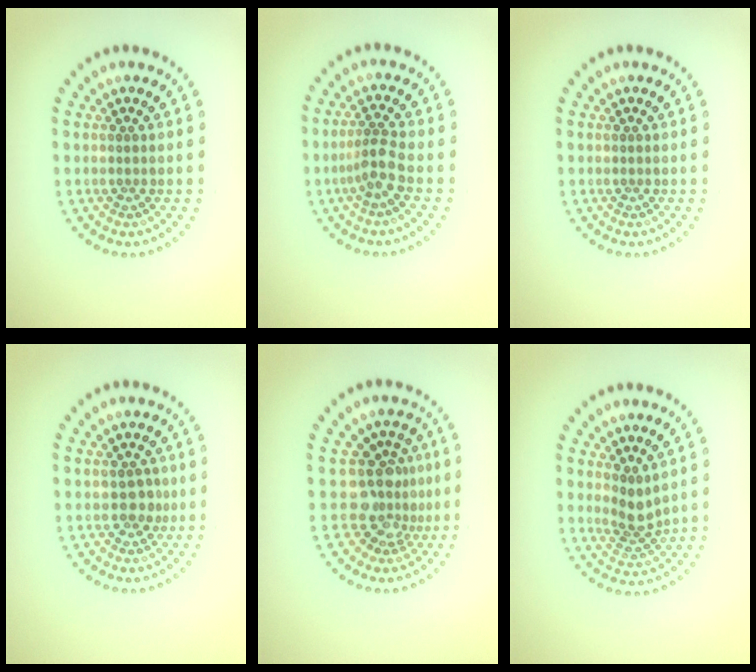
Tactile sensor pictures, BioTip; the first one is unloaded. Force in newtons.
{"total": 2.6, "press": 1.9, "slide": 1.7}
{"total": 0.0}
{"total": 1.6, "press": 1.4, "slide": 0.7}
{"total": 3.7, "press": 2.6, "slide": 2.6}
{"total": 2.4, "press": 1.8, "slide": 1.6}